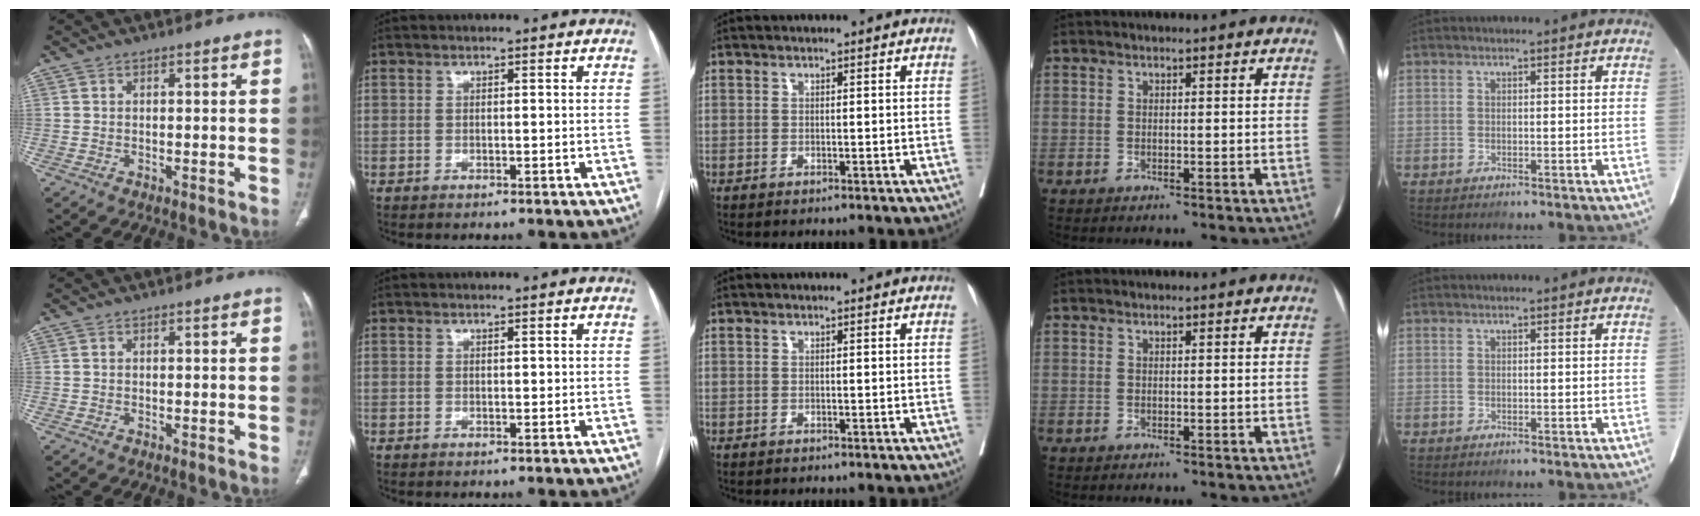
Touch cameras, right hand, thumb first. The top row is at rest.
{}